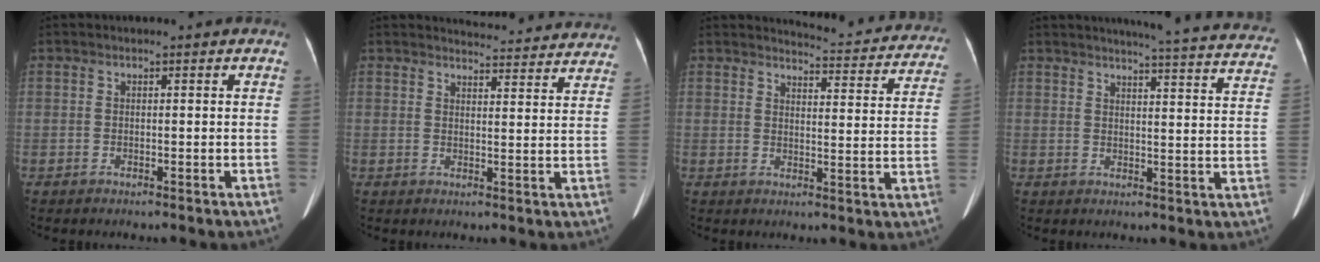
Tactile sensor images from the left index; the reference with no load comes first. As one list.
[{"total": 15.2, "force": [14.9, 2.4, 2.0], "torque": [-0.002, -0.033, 0.153]}, {"total": 14.2, "force": [13.8, 2.1, 2.4], "torque": [-0.008, -0.051, 0.136]}, {"total": 21.4, "force": [20.2, 1.1, 6.9], "torque": [-0.080, -0.073, 0.214]}]